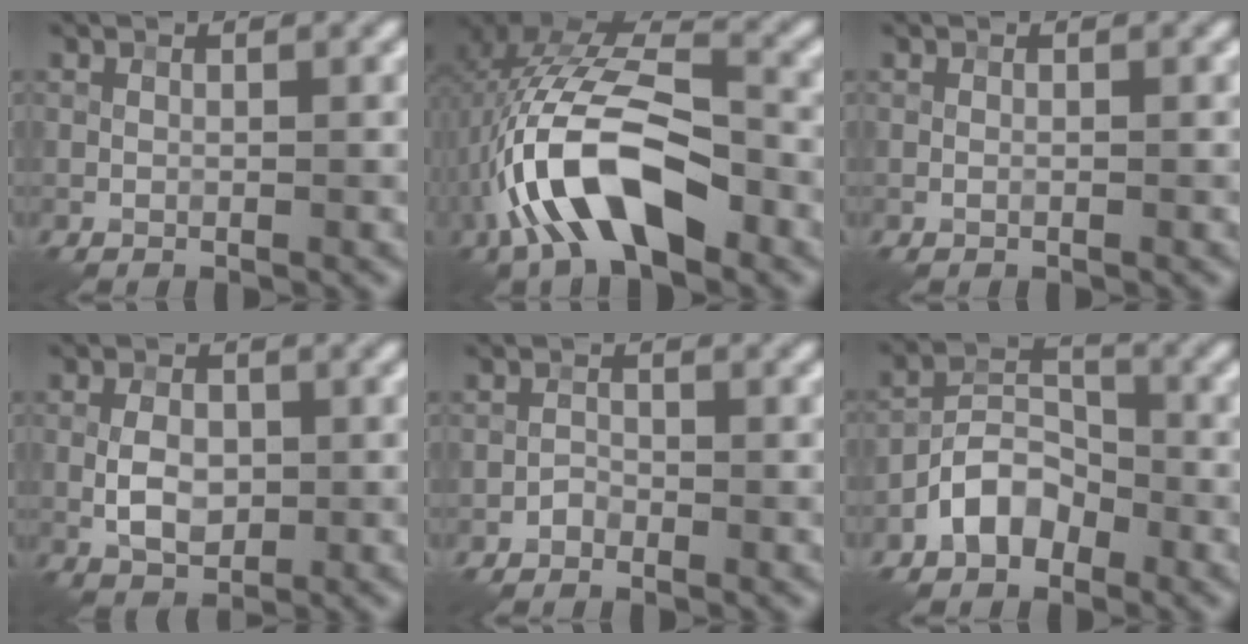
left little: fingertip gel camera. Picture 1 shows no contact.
{"total": 11.3, "force": [-4.0, 5.1, 9.3], "torque": [-0.192, 0.011, -0.073]}
{"total": 0.0}
{"total": 3.4, "force": [-0.3, 2.2, 2.6], "torque": [-0.048, 0.001, -0.005]}
{"total": 0.9, "force": [-0.7, 0.5, 0.2], "torque": [0.000, 0.003, -0.015]}
{"total": 4.3, "force": [-2.5, 2.6, 2.4], "torque": [-0.036, 0.012, -0.052]}